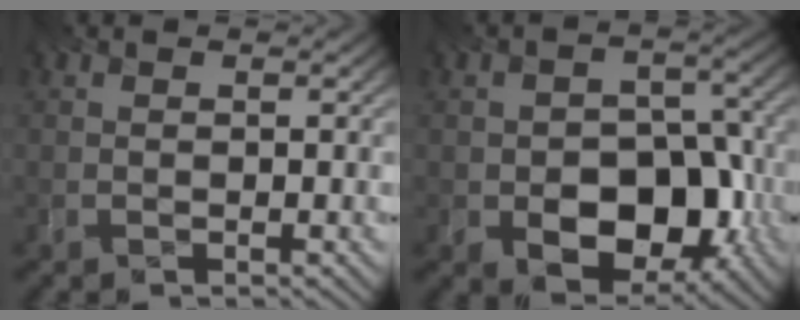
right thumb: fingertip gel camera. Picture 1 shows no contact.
{"total": 10.7, "force": [-4.2, 7.0, 6.9], "torque": [-0.111, -0.025, -0.065]}